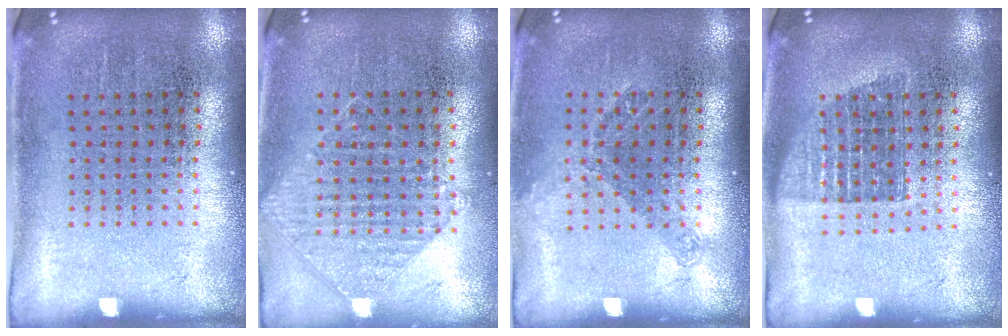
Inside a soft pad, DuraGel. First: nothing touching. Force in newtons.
{"total": 0.9, "press": 0.8, "slide": 0.3}
{"total": 1.2, "press": 0.9, "slide": 0.8}
{"total": 1.4, "press": 1.2, "slide": 0.7}